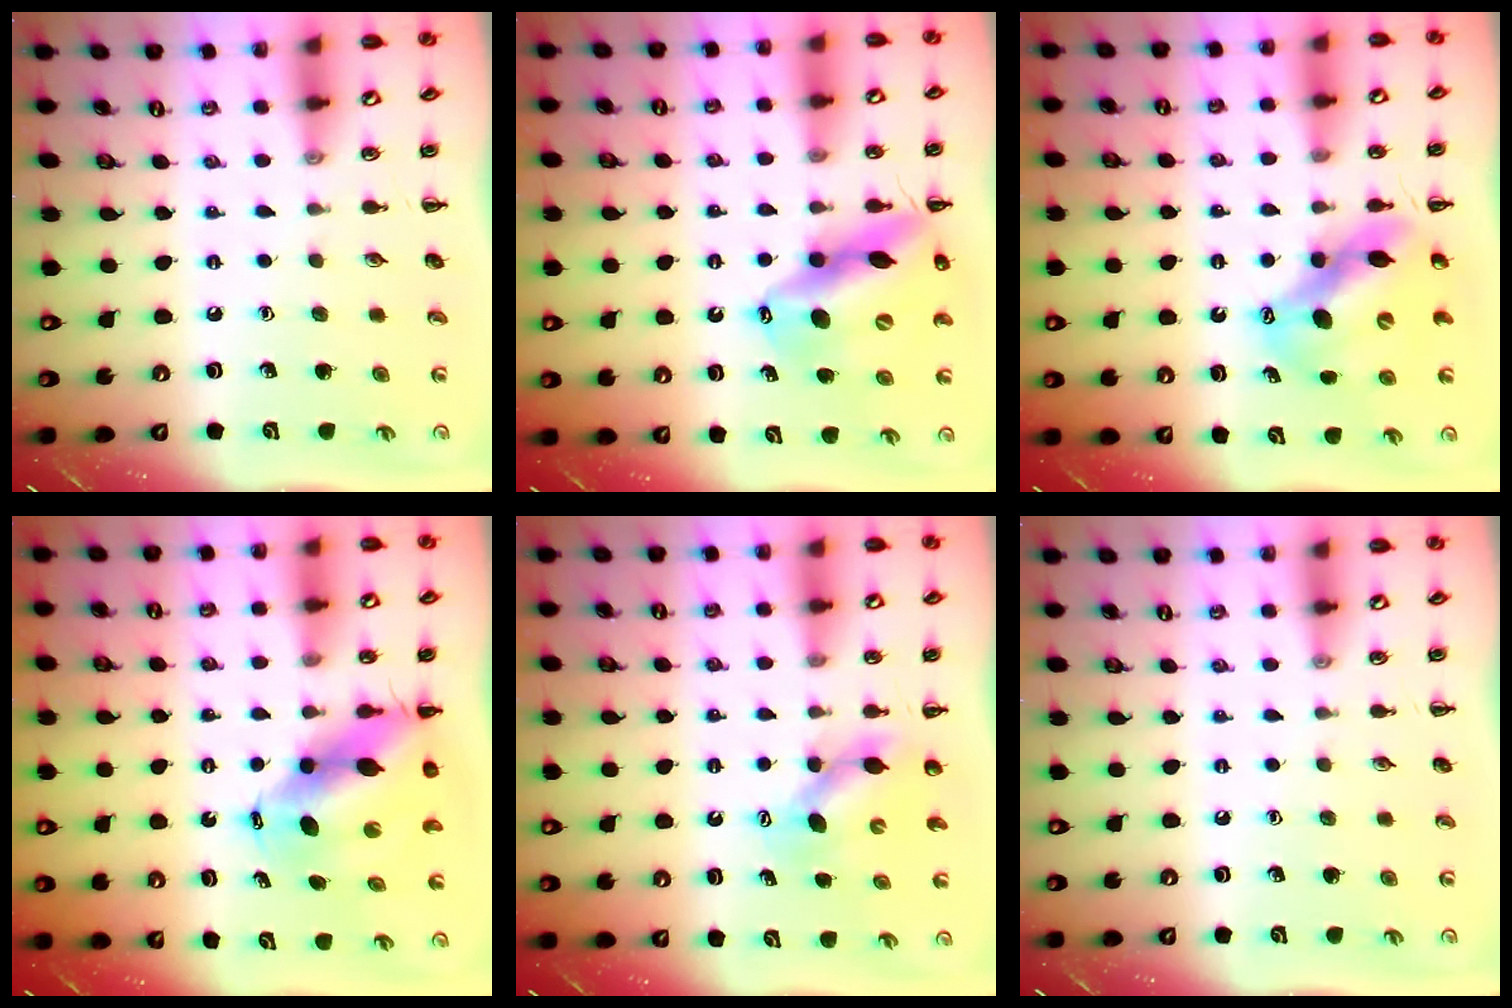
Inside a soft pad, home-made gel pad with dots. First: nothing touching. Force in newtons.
{"total": 16.0, "press": 15.3, "slide": 4.7}
{"total": 11.1, "press": 10.8, "slide": 2.7}
{"total": 10.8, "press": 10.5, "slide": 2.6}
{"total": 6.2, "press": 6.2, "slide": 0.7}
{"total": 0.0}